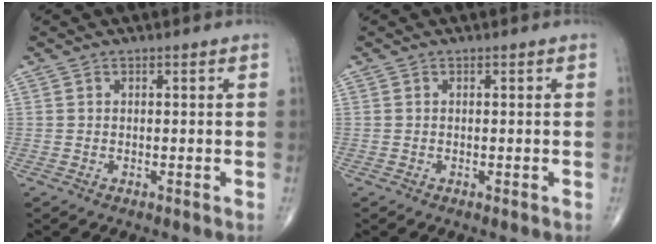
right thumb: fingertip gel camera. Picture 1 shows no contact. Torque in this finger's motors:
{"motor_torque": [-0.03, 0.23, -0.09, -0.02, 0.01]}